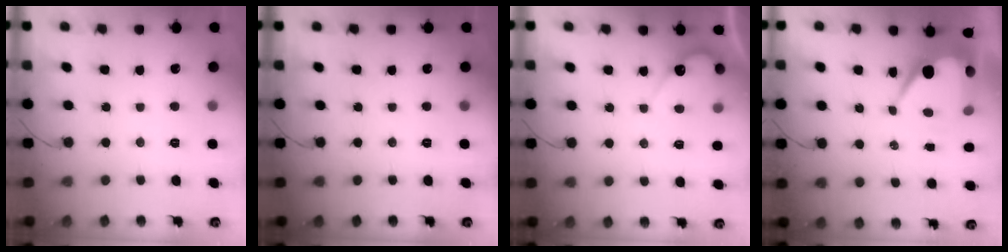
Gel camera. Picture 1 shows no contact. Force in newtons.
{"total": 0.0}
{"total": 6.1, "press": 6.1, "slide": 0.3}
{"total": 9.9, "press": 9.8, "slide": 0.9}